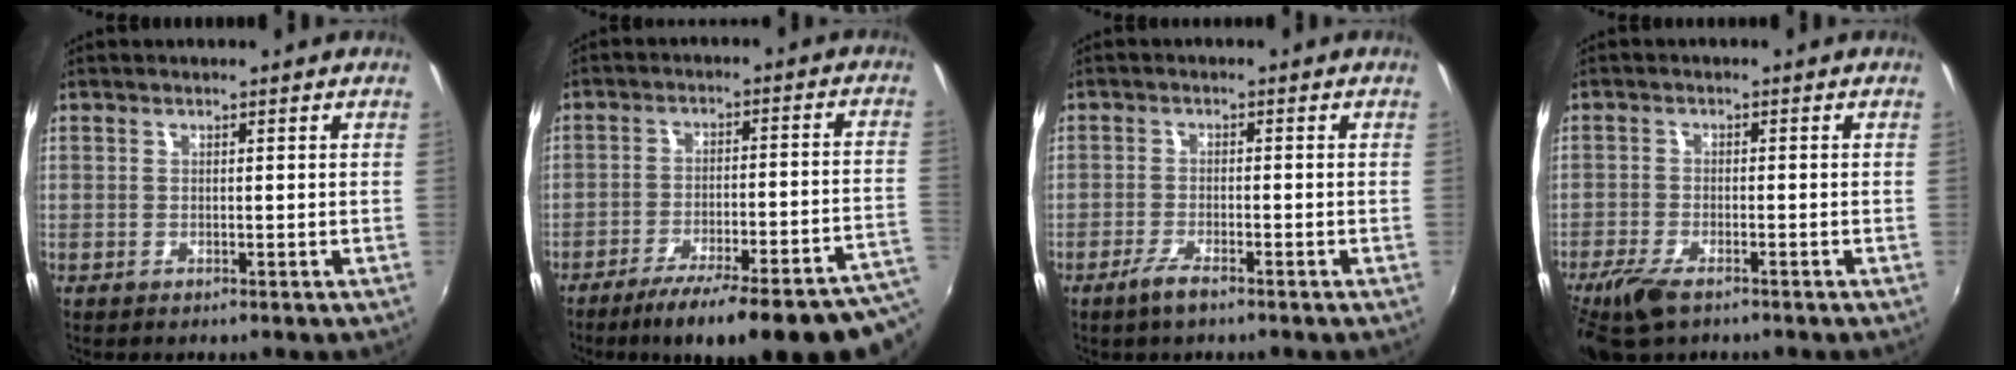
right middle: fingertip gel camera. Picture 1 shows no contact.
{"total": 23.6, "force": [-18.1, 3.6, 14.7], "torque": [-0.191, -0.034, -0.237]}
{"total": 3.4, "force": [-2.5, 0.5, 2.3], "torque": [-0.059, -0.003, -0.049]}
{"total": 6.9, "force": [-4.9, 2.4, 4.2], "torque": [-0.109, -0.022, -0.095]}